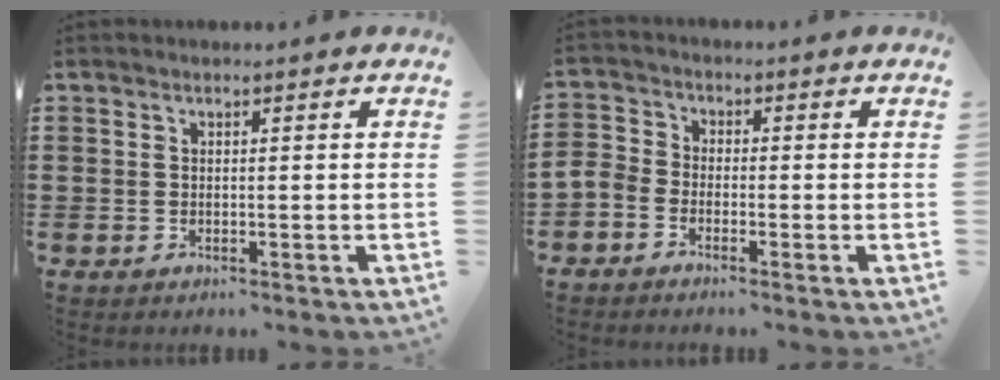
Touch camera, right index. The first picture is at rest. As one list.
[{"total": 2.6, "force": [-2.3, 1.0, 0.5], "torque": [-0.028, 0.000, -0.054]}]